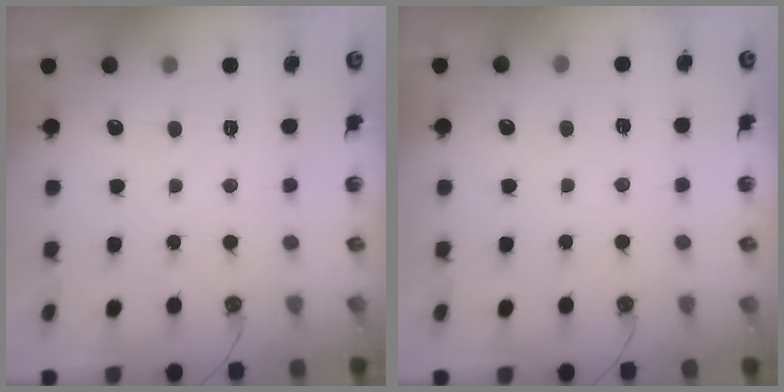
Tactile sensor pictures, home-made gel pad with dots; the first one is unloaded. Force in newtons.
{"total": 5.4, "press": 3.6, "slide": 4.0}